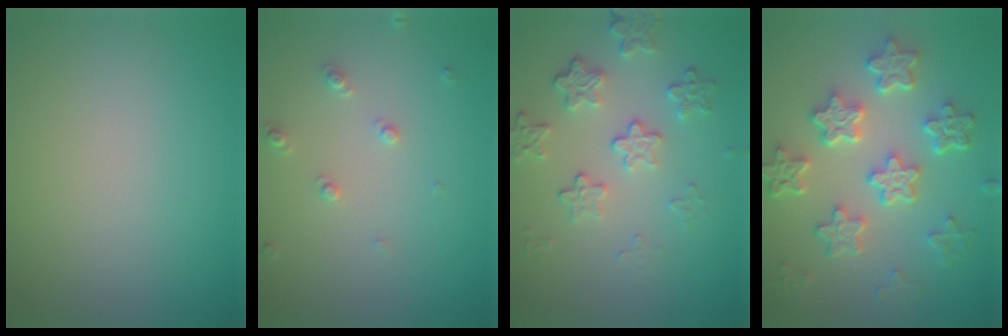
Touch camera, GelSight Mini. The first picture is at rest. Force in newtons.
{"total": 1.3, "press": 1.2, "slide": 0.3}
{"total": 4.2, "press": 3.1, "slide": 2.9}
{"total": 6.4, "press": 4.9, "slide": 4.2}